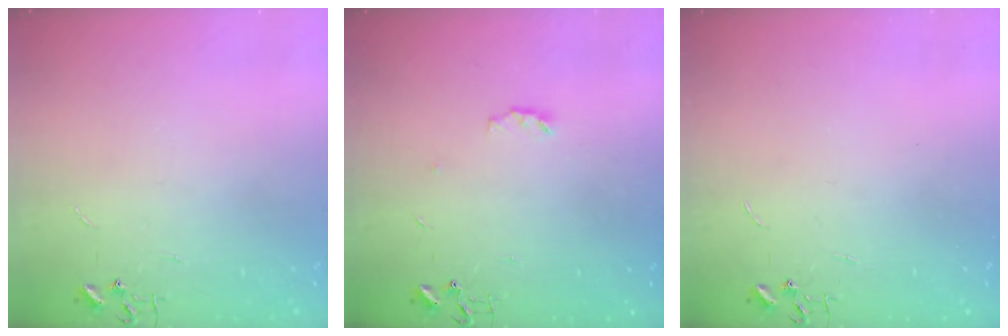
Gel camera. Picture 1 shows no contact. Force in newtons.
{"total": 3.8, "press": 3.8, "slide": 0.6}
{"total": 0.0}